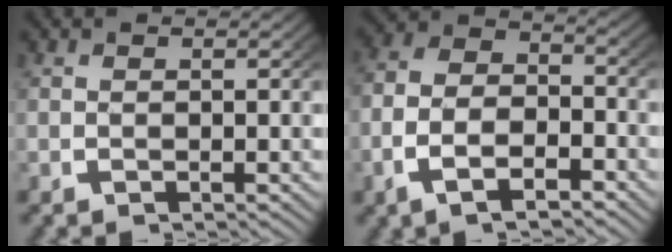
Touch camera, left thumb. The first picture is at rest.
{"total": 6.6, "force": [-2.1, 4.1, 4.6], "torque": [-0.086, -0.015, -0.040]}